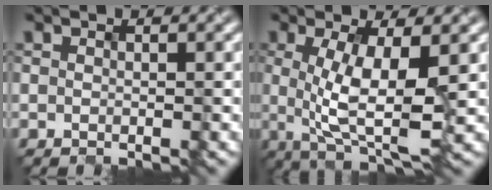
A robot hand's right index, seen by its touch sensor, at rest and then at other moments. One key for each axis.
{"total": 6.8, "fx": -0.4, "fy": 2.1, "fz": 6.4, "tx": -0.124, "ty": -0.014, "tz": 0.001}